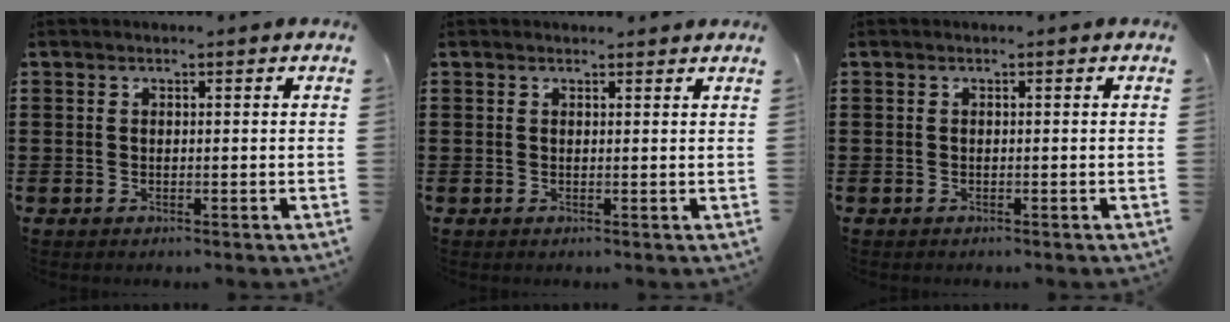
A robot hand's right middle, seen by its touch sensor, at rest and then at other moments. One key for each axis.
{"total": 0.7, "fx": 0.7, "fy": 0.2, "fz": 0.1, "tx": 0.004, "ty": -0.003, "tz": 0.010}
{"total": 0.0}